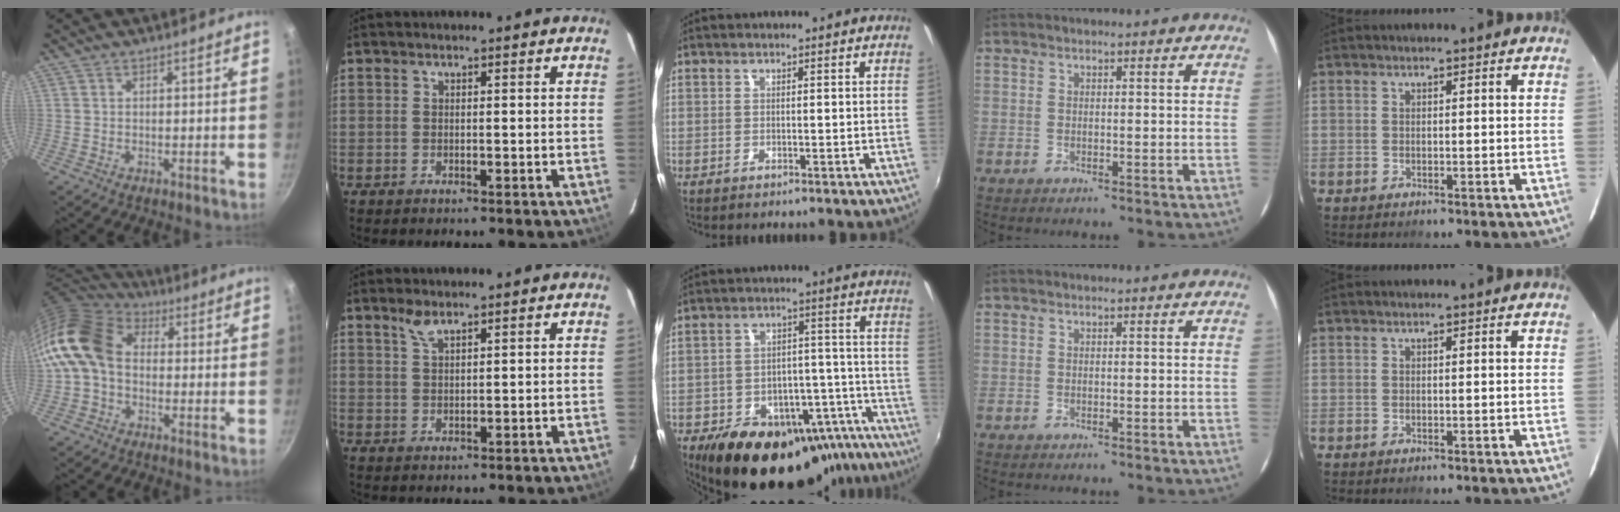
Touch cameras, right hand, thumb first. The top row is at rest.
{"thumb": {"total": 13.8, "force": [-0.4, 10.3, 9.1], "torque": [-0.154, 0.032, -0.028]}, "index": {"total": 2.5, "force": [1.9, 0.7, 1.4], "torque": [-0.028, 0.004, 0.038]}, "middle": {"total": 24.8, "force": [-17.9, 12.5, 11.9], "torque": [-0.200, 0.025, -0.219]}}